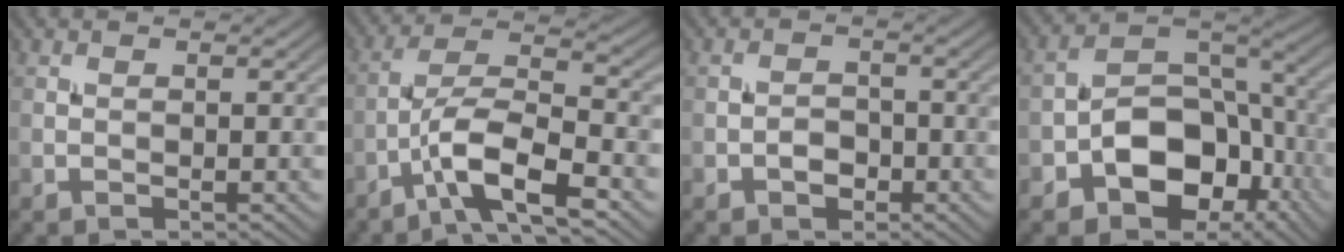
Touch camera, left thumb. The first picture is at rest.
{"total": 8.9, "force": [-4.9, 2.3, 7.1], "torque": [-0.128, 0.014, -0.101]}
{"total": 2.4, "force": [-1.2, 1.6, 1.2], "torque": [-0.019, 0.003, -0.024]}
{"total": 12.6, "force": [-5.1, 8.5, 7.7], "torque": [-0.135, -0.011, -0.101]}